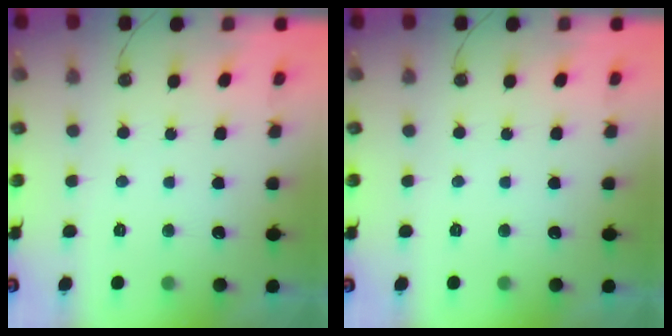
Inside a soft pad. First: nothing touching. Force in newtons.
{"total": 0.0}